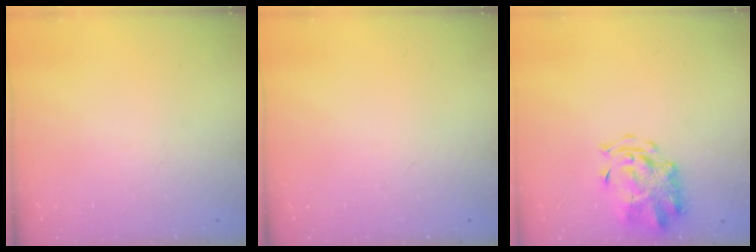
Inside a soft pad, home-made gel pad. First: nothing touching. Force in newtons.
{"total": 0.0}
{"total": 3.3, "press": 3.2, "slide": 0.6}